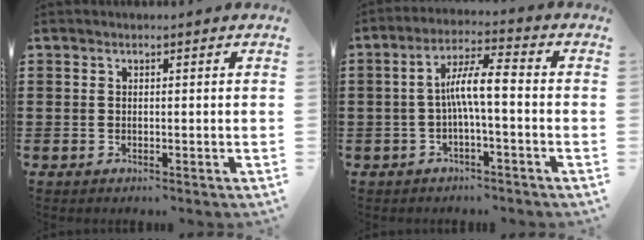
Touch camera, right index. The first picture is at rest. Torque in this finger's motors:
{"motor_torque": [1.44, -0.52, 0.33, 0.12]}